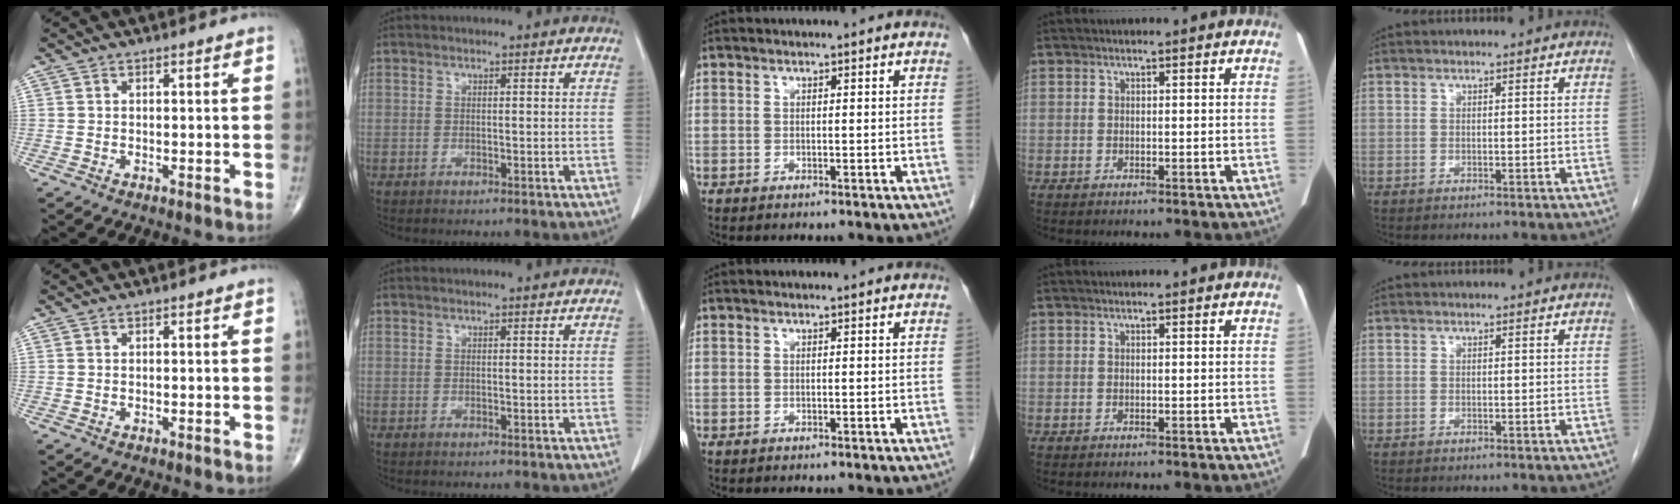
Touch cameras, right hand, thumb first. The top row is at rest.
{}